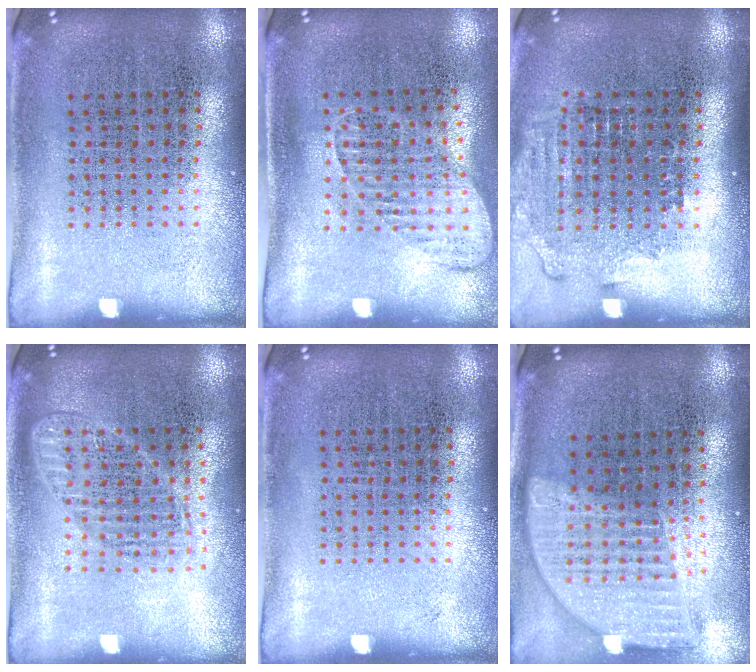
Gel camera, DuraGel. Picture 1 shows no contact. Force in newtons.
{"total": 1.3, "press": 1.1, "slide": 0.7}
{"total": 1.4, "press": 1.2, "slide": 0.6}
{"total": 1.6, "press": 1.4, "slide": 0.8}
{"total": 0.0}
{"total": 2.0, "press": 1.6, "slide": 1.2}